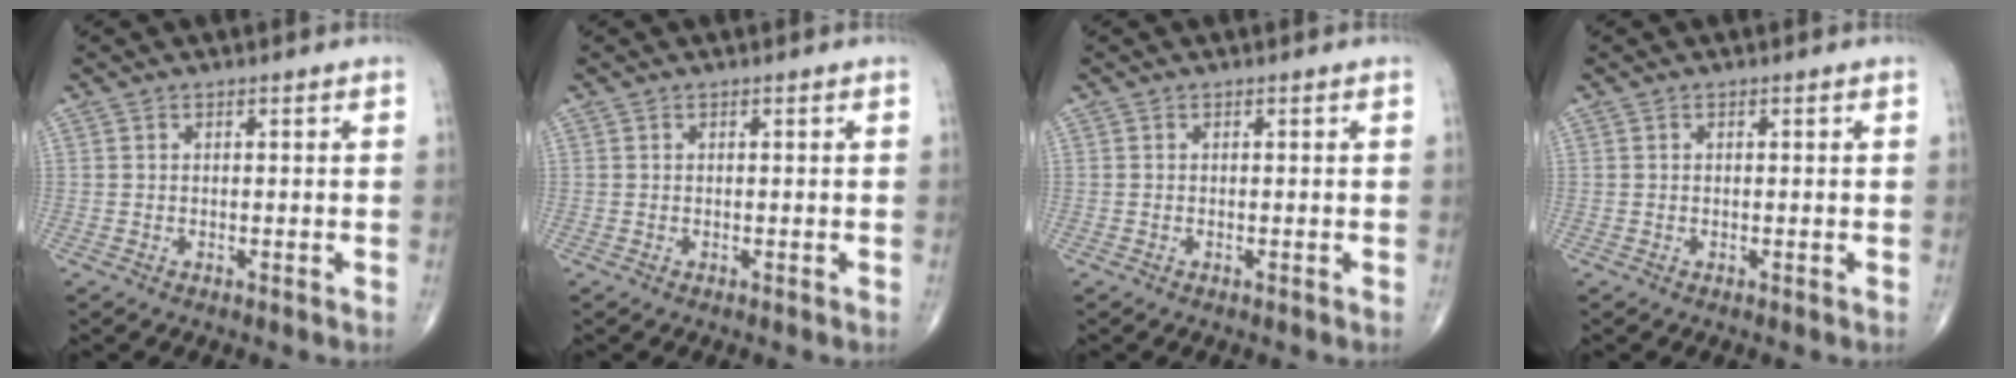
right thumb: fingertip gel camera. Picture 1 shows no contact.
{"total": 0.0}
{"total": 0.0}
{"total": 0.0}